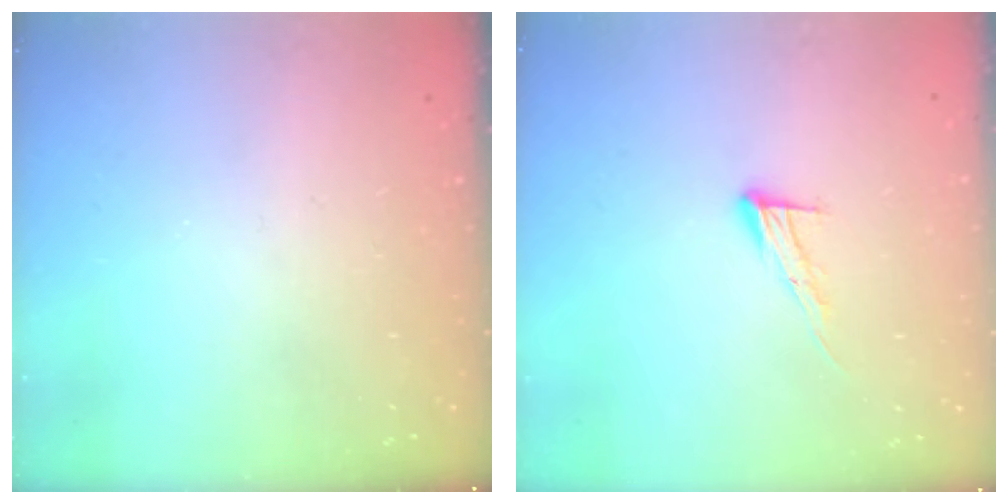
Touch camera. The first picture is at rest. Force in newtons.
{"total": 8.8, "press": 8.7, "slide": 0.2}